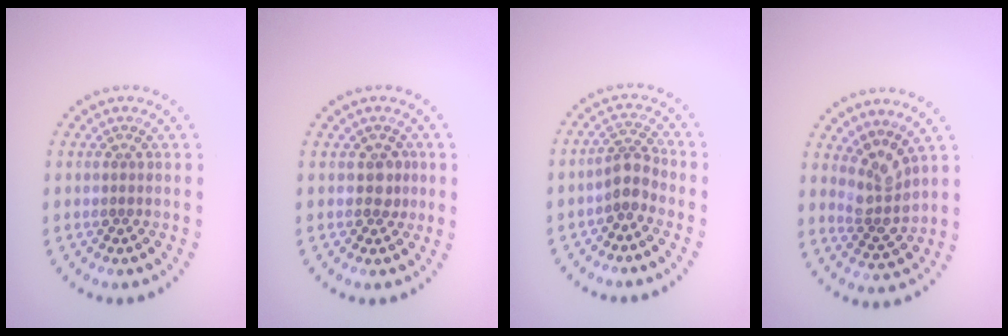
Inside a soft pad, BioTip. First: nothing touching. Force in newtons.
{"total": 1.5, "press": 1.4, "slide": 0.6}
{"total": 2.3, "press": 1.9, "slide": 1.3}
{"total": 2.9, "press": 2.2, "slide": 1.8}